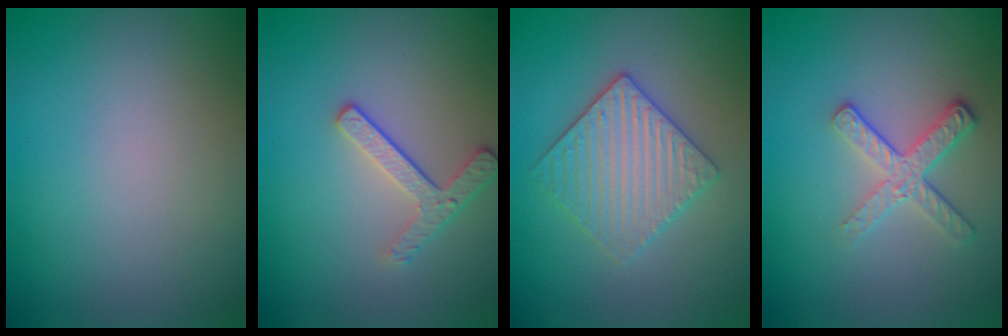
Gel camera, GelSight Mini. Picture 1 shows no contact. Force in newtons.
{"total": 2.6, "press": 2.2, "slide": 1.3}
{"total": 3.9, "press": 3.8, "slide": 0.7}
{"total": 3.0, "press": 2.6, "slide": 1.6}